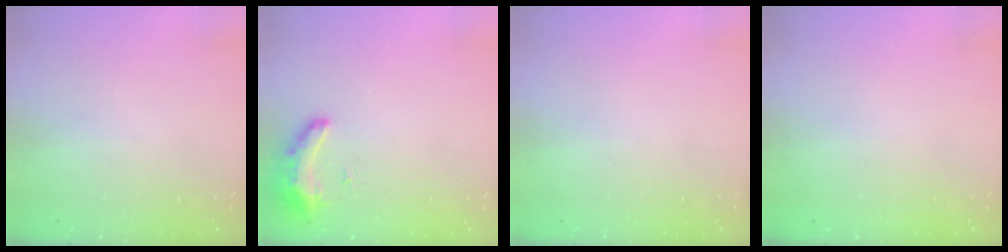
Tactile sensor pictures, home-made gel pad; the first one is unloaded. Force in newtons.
{"total": 17.3, "press": 10.6, "slide": 13.6}
{"total": 0.0}
{"total": 0.0}